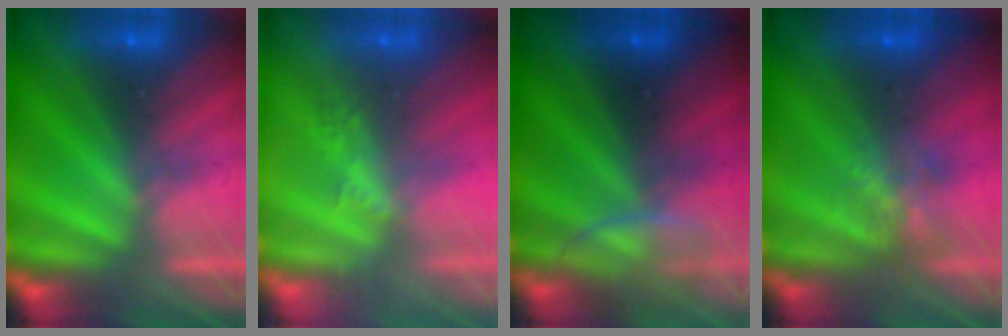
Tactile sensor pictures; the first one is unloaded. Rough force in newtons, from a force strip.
{"total": 2.2}
{"total": 2.6}
{"total": 4.5}